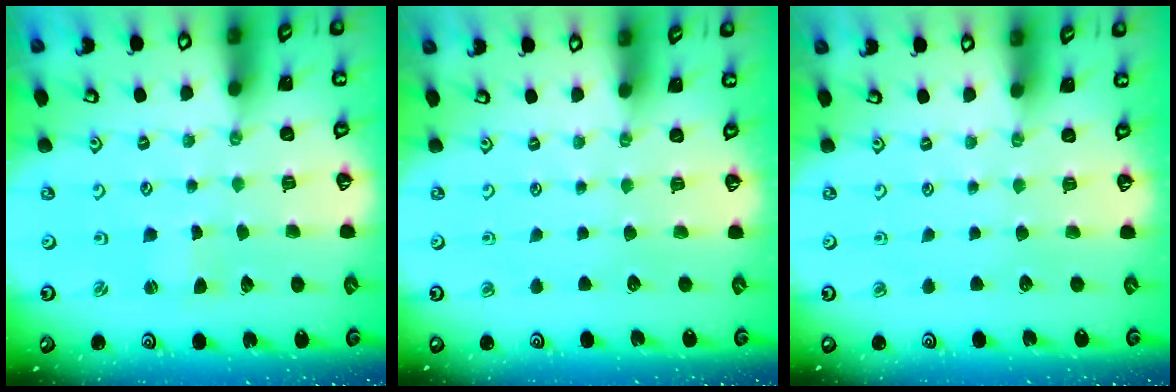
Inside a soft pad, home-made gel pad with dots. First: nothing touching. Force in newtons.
{"total": 0.0}
{"total": 0.0}